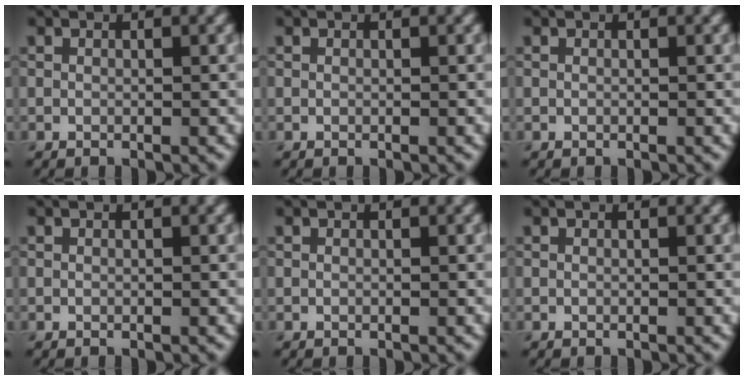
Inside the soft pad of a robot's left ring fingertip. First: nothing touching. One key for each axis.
{"total": 0.0}
{"total": 0.0}
{"total": 0.0}
{"total": 0.0}
{"total": 0.0}